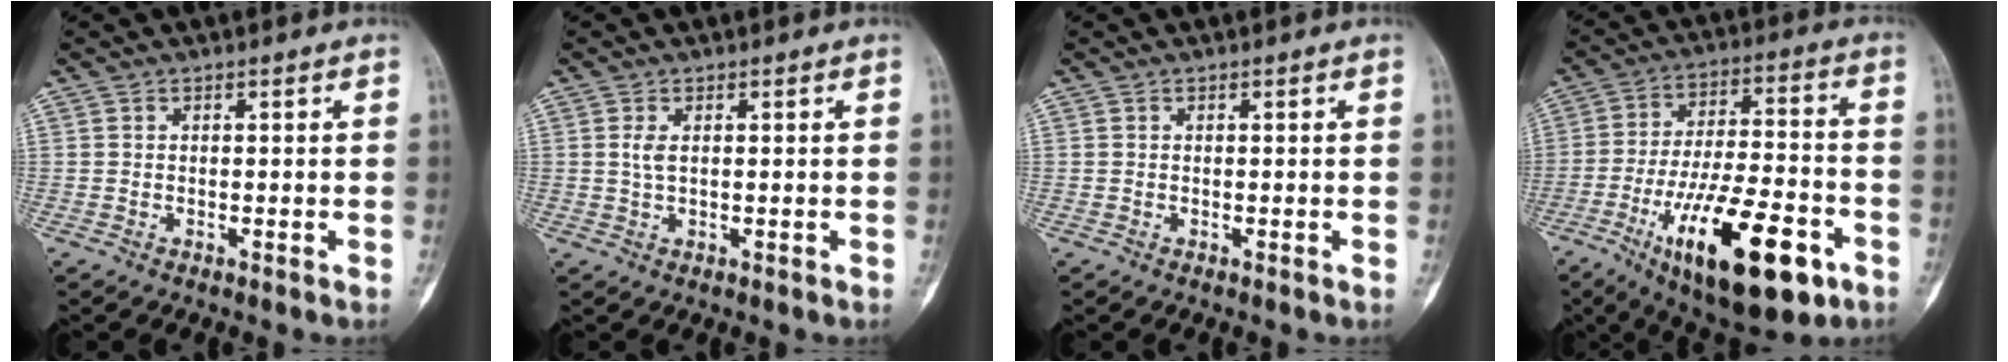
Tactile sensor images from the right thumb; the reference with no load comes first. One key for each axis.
{"total": 1.9, "fx": 0.5, "fy": 0.8, "fz": 1.6, "tx": -0.039, "ty": 0.003, "tz": 0.016}
{"total": 0.0}
{"total": 23.2, "fx": -10.2, "fy": 8.5, "fz": 19.0, "tx": -0.306, "ty": 0.039, "tz": -0.154}